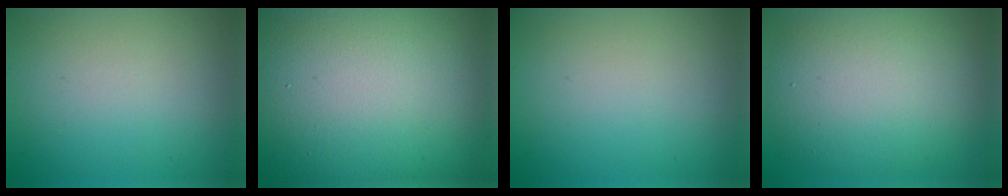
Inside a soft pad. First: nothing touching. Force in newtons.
{"total": 25.4, "press": 25.3, "slide": 1.9}
{"total": 0.0}
{"total": 9.0, "press": 9.0, "slide": 0.5}